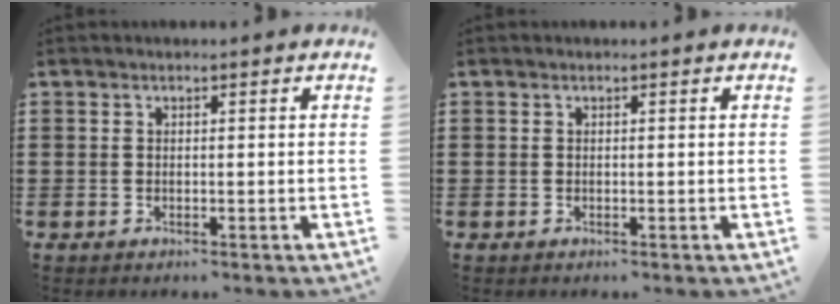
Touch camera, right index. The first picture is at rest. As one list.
[{"total": 0.0}]